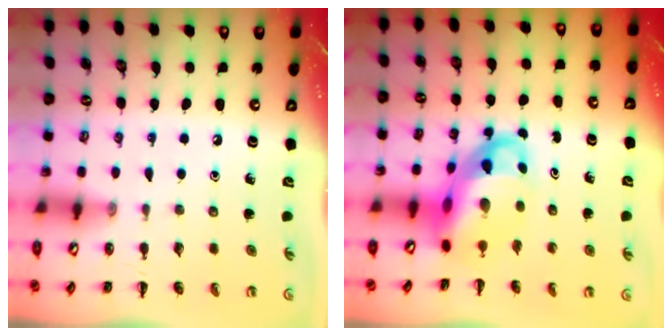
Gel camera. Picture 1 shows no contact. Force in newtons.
{"total": 7.5, "press": 7.2, "slide": 2.0}